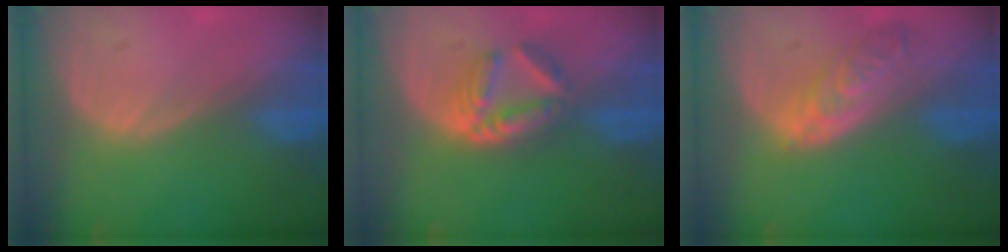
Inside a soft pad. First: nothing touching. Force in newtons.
{"total": 6.1, "press": 5.3, "slide": 3.1}
{"total": 5.8, "press": 5.3, "slide": 2.3}